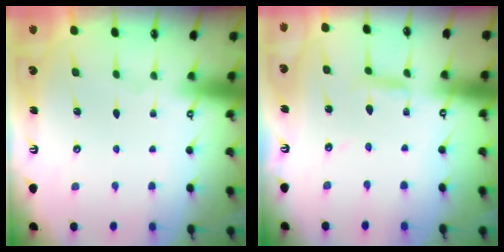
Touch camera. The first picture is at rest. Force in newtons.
{"total": 2.2, "press": 2.2, "slide": 0.2}